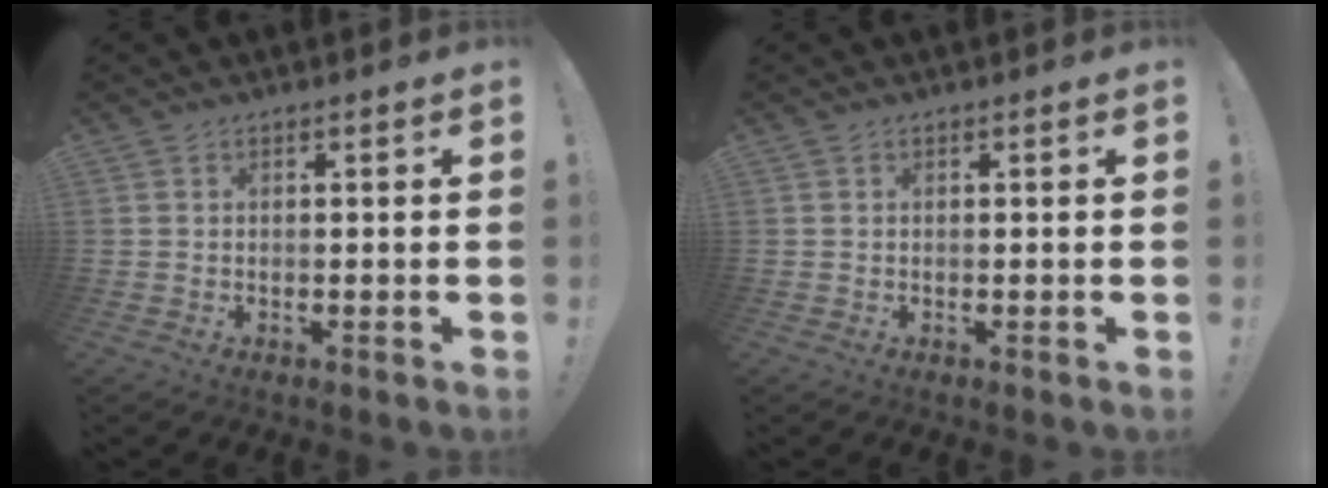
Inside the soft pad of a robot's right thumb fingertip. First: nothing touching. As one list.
[{"total": 0.0}]